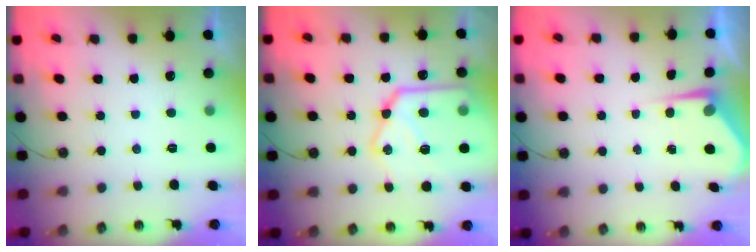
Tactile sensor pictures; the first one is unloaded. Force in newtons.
{"total": 21.7, "press": 21.6, "slide": 2.4}
{"total": 4.9, "press": 4.9, "slide": 0.2}